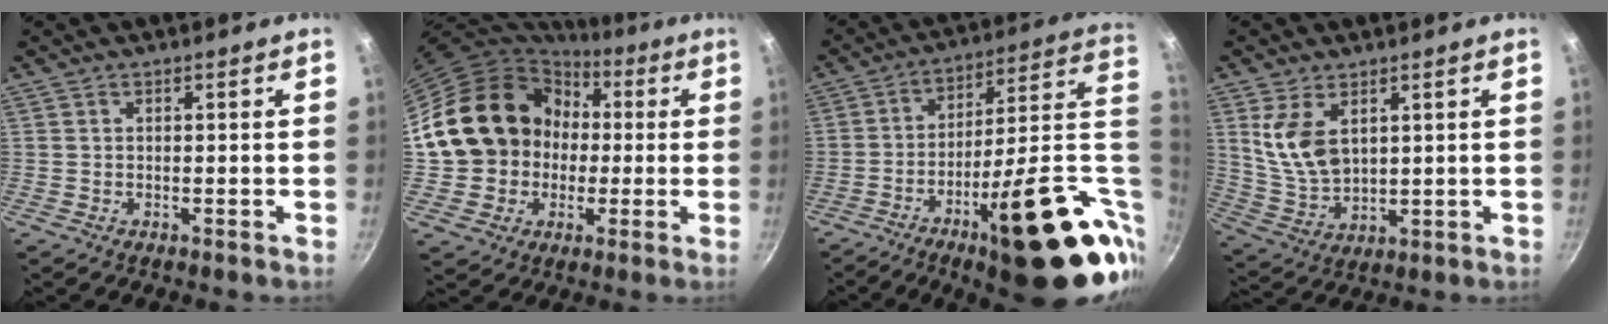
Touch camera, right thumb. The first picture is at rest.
{"total": 18.9, "force": [1.0, 16.6, 8.9], "torque": [-0.128, 0.042, 0.025]}
{"total": 29.9, "force": [-7.3, 9.6, 27.3], "torque": [-0.339, 0.027, -0.107]}
{"total": 9.4, "force": [3.5, 5.4, 6.9], "torque": [-0.126, -0.032, 0.081]}